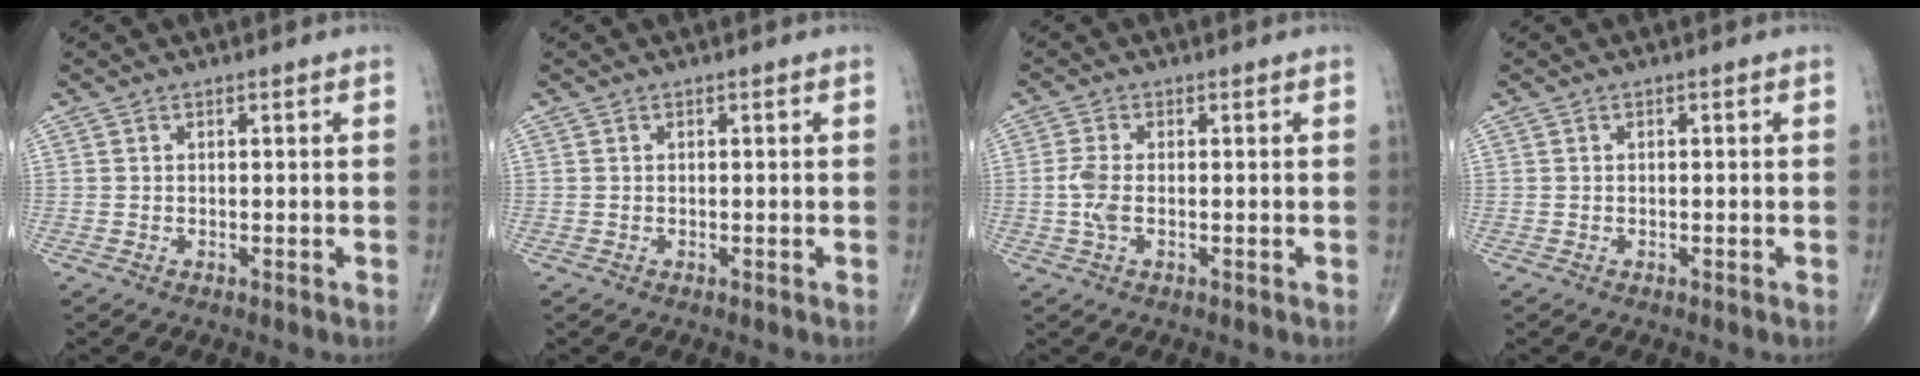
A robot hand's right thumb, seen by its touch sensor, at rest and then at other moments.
{"total": 0.0}
{"total": 3.2, "force": [-0.5, 1.4, 2.9], "torque": [-0.075, 0.001, -0.014]}
{"total": 0.0}